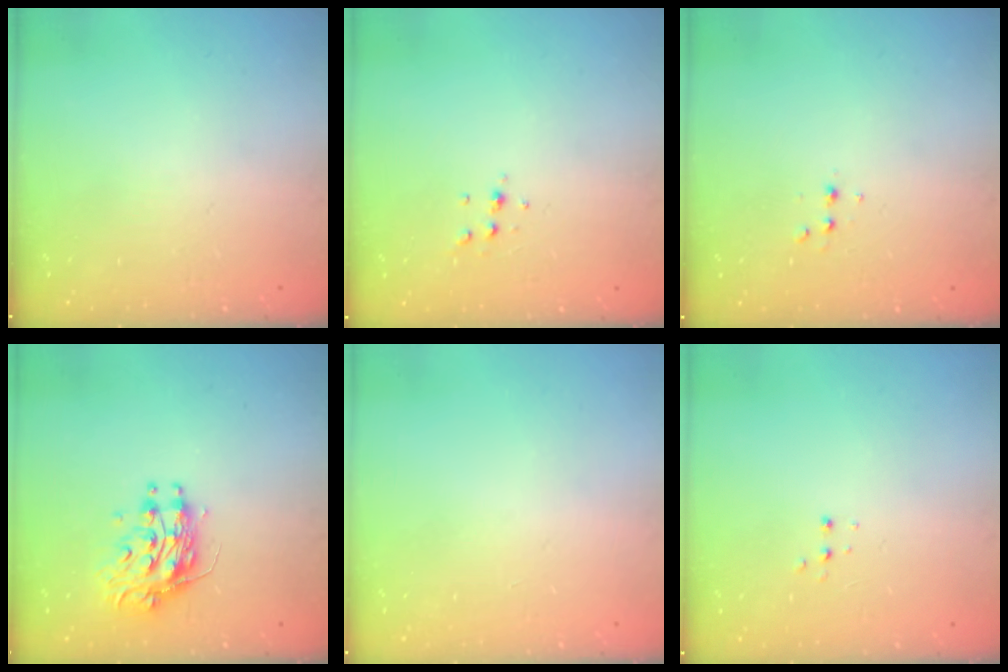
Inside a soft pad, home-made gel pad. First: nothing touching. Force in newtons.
{"total": 4.5, "press": 4.3, "slide": 1.3}
{"total": 2.6, "press": 2.5, "slide": 0.8}
{"total": 10.1, "press": 10.0, "slide": 0.9}
{"total": 0.0}
{"total": 2.7, "press": 2.7, "slide": 0.5}